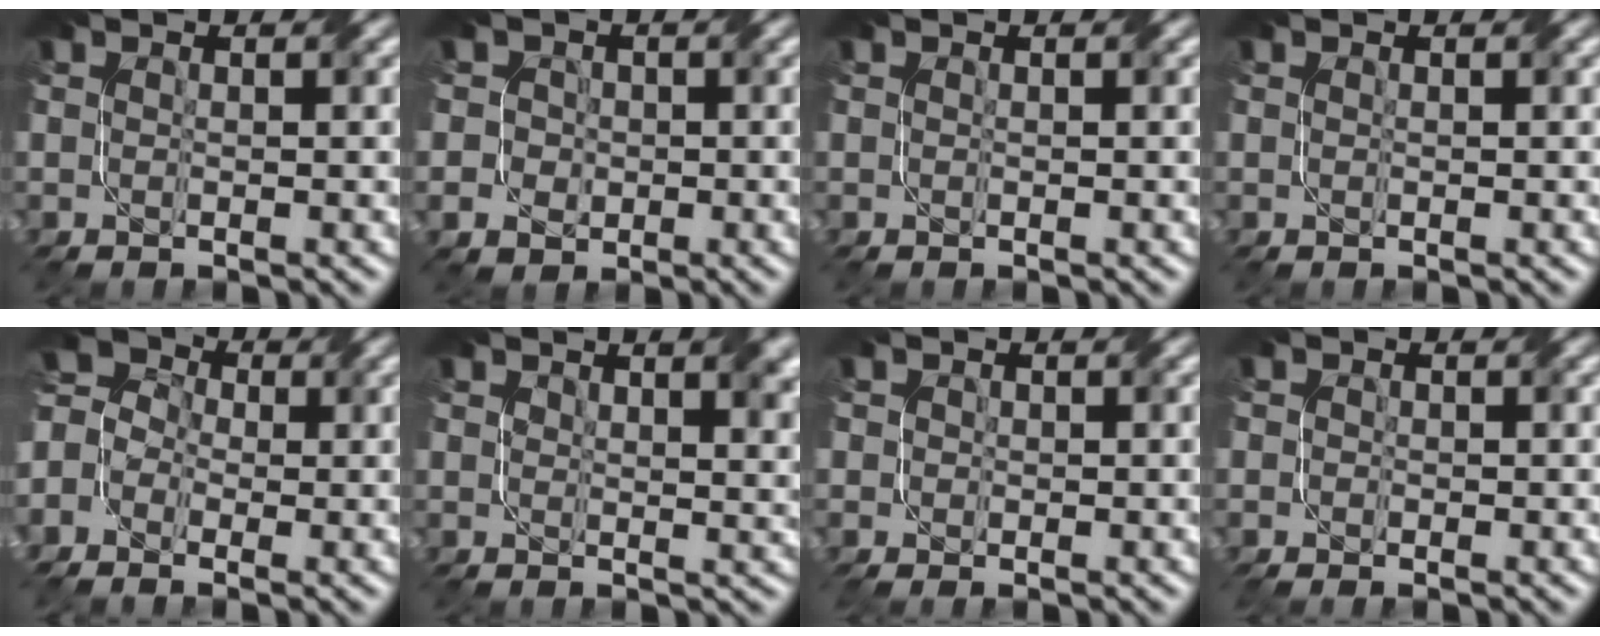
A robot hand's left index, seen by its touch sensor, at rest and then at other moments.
{"total": 3.6, "force": [0.0, 3.5, 1.0], "torque": [-0.008, 0.020, -0.011]}
{"total": 0.0}
{"total": 0.0}
{"total": 5.3, "force": [-2.0, 4.1, 2.6], "torque": [-0.055, 0.007, -0.040]}
{"total": 4.1, "force": [2.5, 1.6, 2.8], "torque": [-0.037, -0.002, 0.040]}
{"total": 1.4, "force": [0.0, 1.3, 0.5], "torque": [-0.011, 0.001, 0.003]}
{"total": 1.1, "force": [-0.4, 0.9, 0.4], "torque": [-0.005, -0.005, -0.005]}